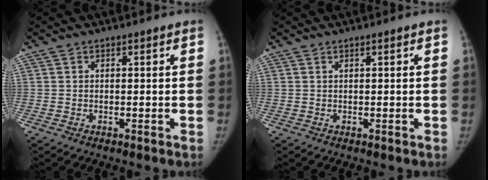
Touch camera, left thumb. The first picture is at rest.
{"total": 0.0}